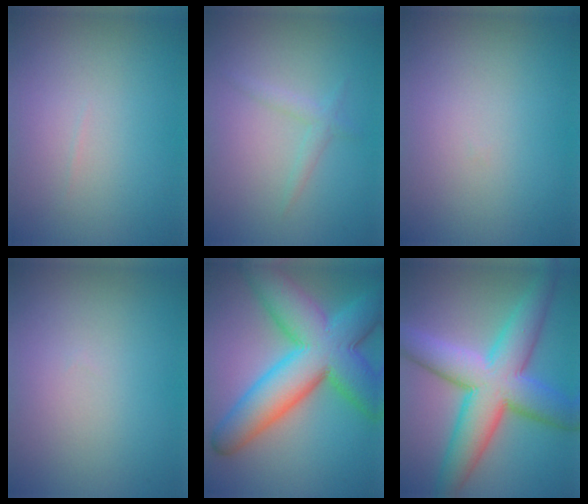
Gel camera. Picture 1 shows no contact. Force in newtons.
{"total": 1.3, "press": 1.3, "slide": 0.1}
{"total": 0.0}
{"total": 0.0}
{"total": 11.8, "press": 11.8, "slide": 0.1}
{"total": 10.2, "press": 10.2, "slide": 0.2}